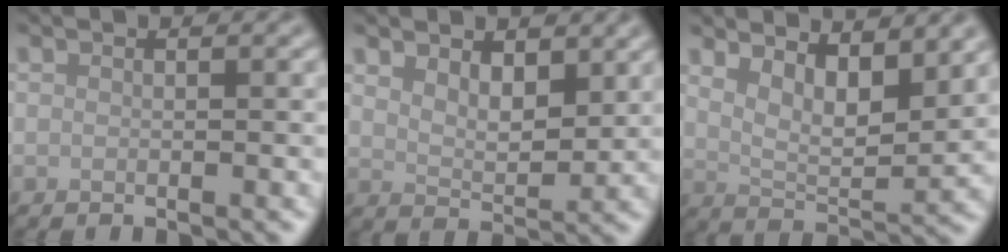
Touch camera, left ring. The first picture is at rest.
{"total": 3.6, "force": [2.0, 1.9, 2.3], "torque": [-0.046, -0.008, 0.035]}
{"total": 6.1, "force": [3.5, 2.2, 4.5], "torque": [-0.080, -0.008, 0.062]}